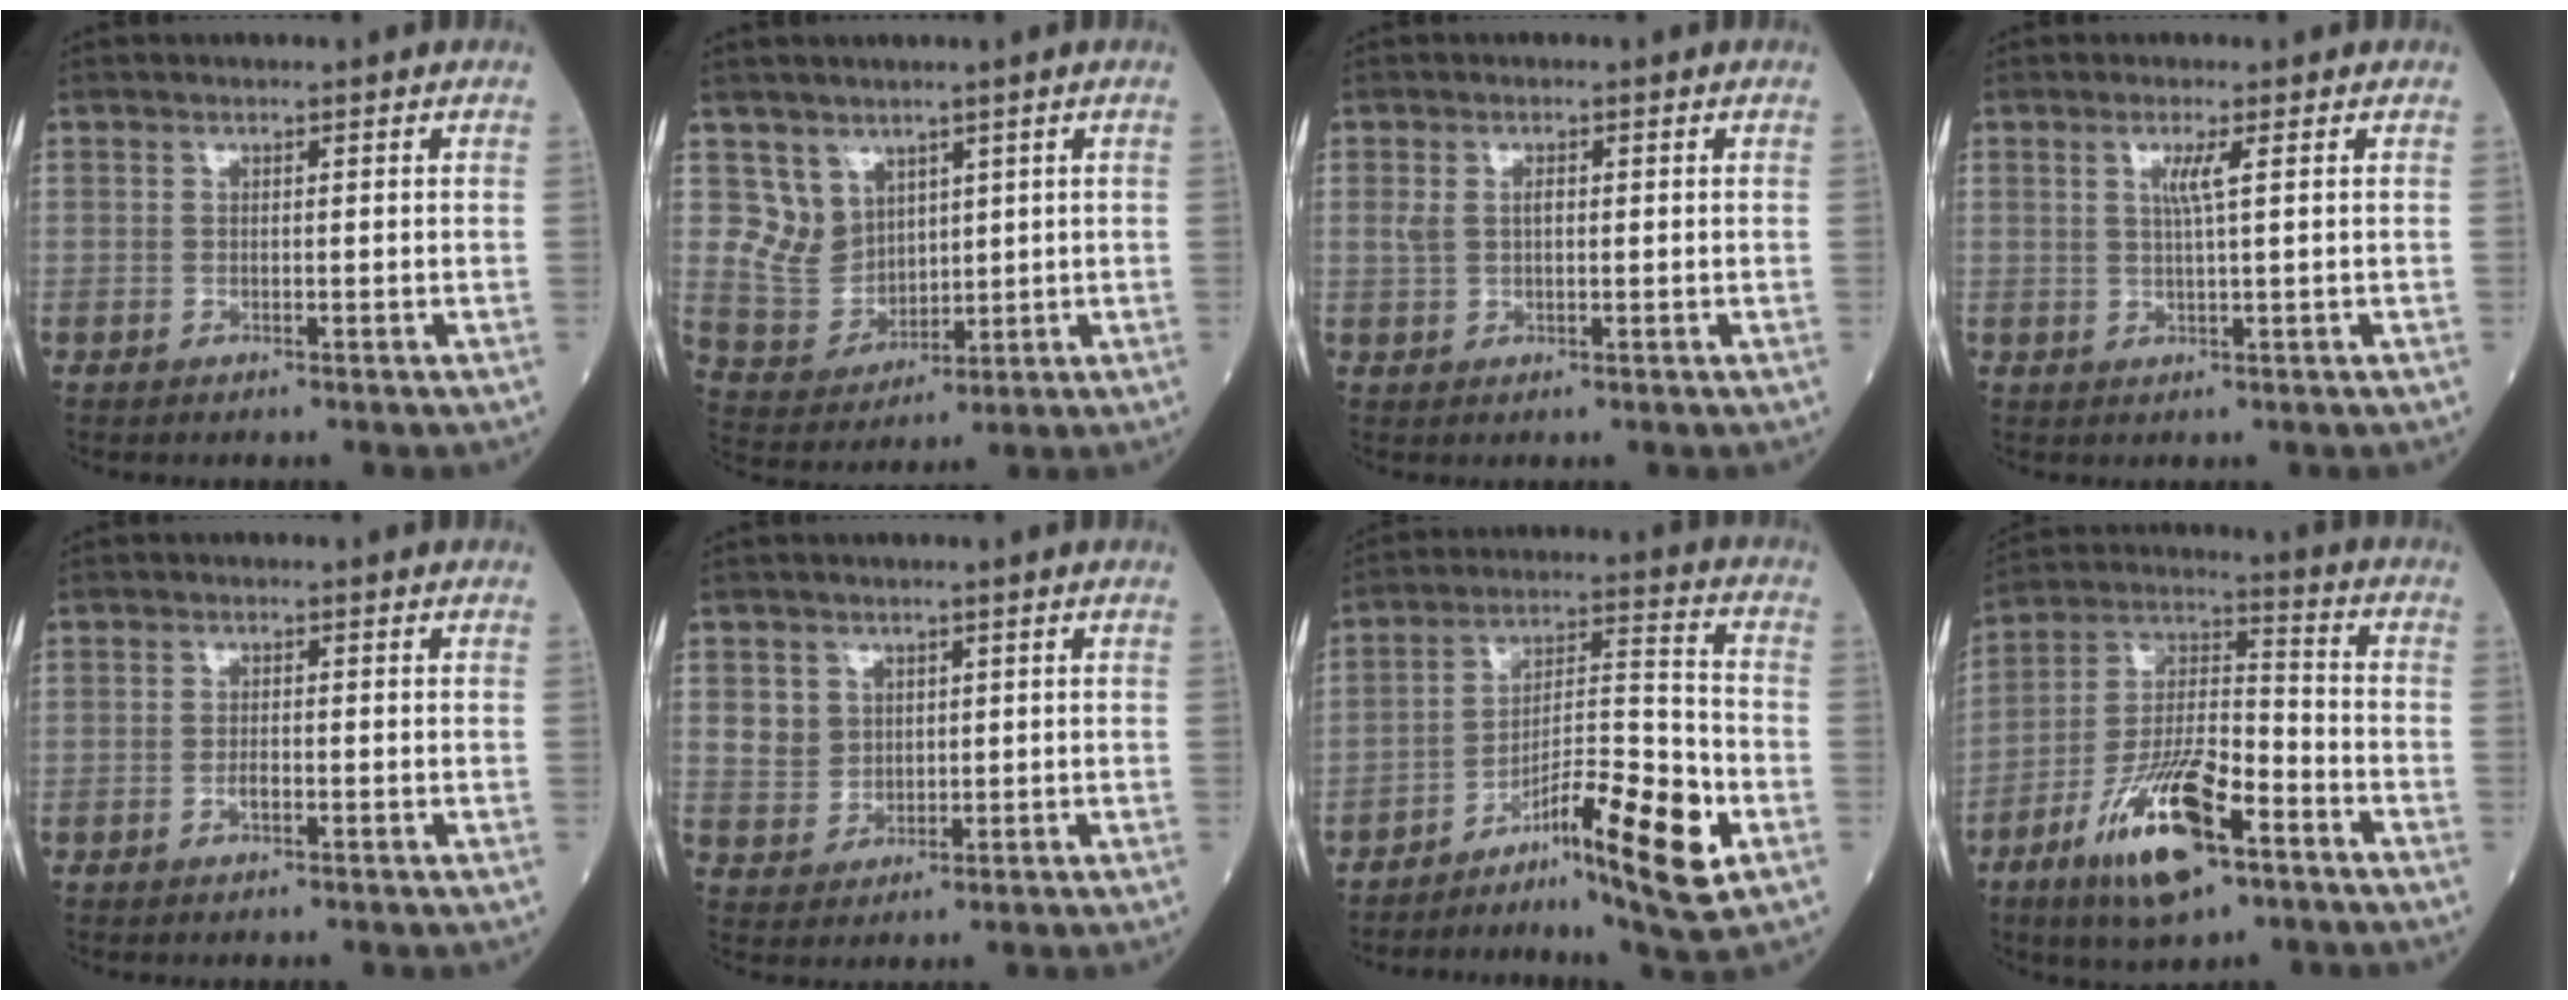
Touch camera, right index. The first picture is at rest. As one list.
[{"total": 6.6, "force": [3.4, 5.4, 1.7], "torque": [-0.044, 0.003, 0.082]}, {"total": 2.4, "force": [0.4, 1.3, 1.9], "torque": [-0.043, 0.016, 0.012]}, {"total": 2.5, "force": [0.8, -0.4, 2.3], "torque": [-0.049, -0.002, 0.016]}, {"total": 1.2, "force": [-0.5, 0.4, 1.0], "torque": [-0.022, 0.000, -0.010]}, {"total": 4.0, "force": [1.3, 3.7, 0.9], "torque": [-0.018, 0.009, 0.031]}, {"total": 14.3, "force": [-7.3, 1.3, 12.2], "torque": [-0.205, -0.002, -0.122]}, {"total": 15.7, "force": [-8.7, 4.8, 12.1], "torque": [-0.235, -0.004, -0.153]}]